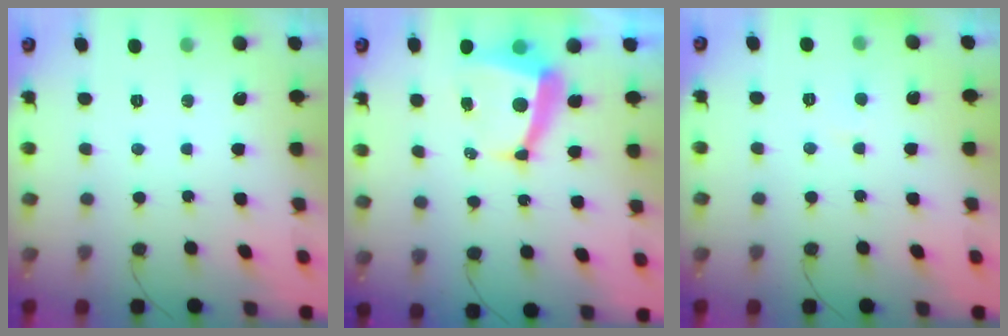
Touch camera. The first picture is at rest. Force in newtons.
{"total": 7.8, "press": 7.7, "slide": 1.0}
{"total": 2.5, "press": 2.5, "slide": 0.2}